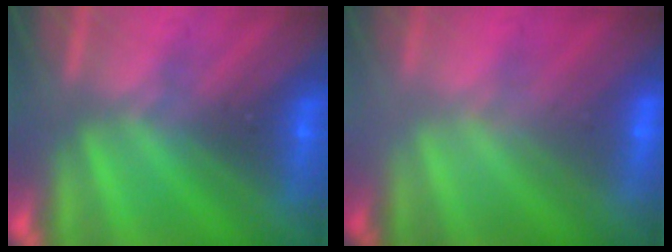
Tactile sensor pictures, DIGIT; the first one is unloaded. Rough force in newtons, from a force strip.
{"total": 2.3}